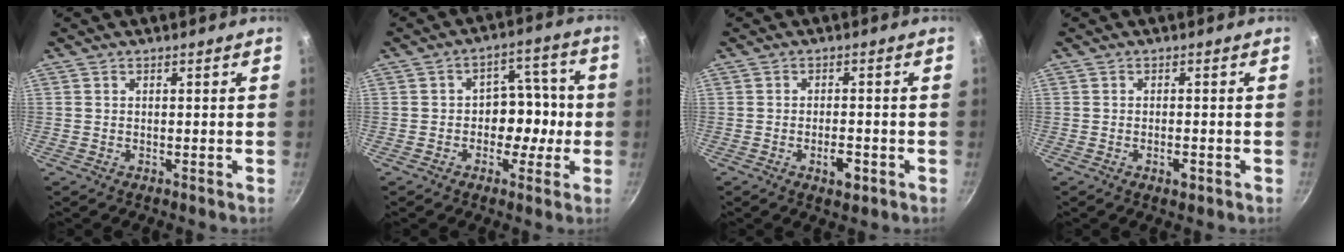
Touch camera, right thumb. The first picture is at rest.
{"total": 8.5, "force": [-1.5, 6.5, 5.3], "torque": [-0.009, 0.034, -0.026]}
{"total": 3.9, "force": [-1.7, 1.7, 3.1], "torque": [-0.041, 0.009, -0.025]}
{"total": 2.2, "force": [-1.0, 0.9, 1.7], "torque": [-0.027, 0.004, -0.016]}